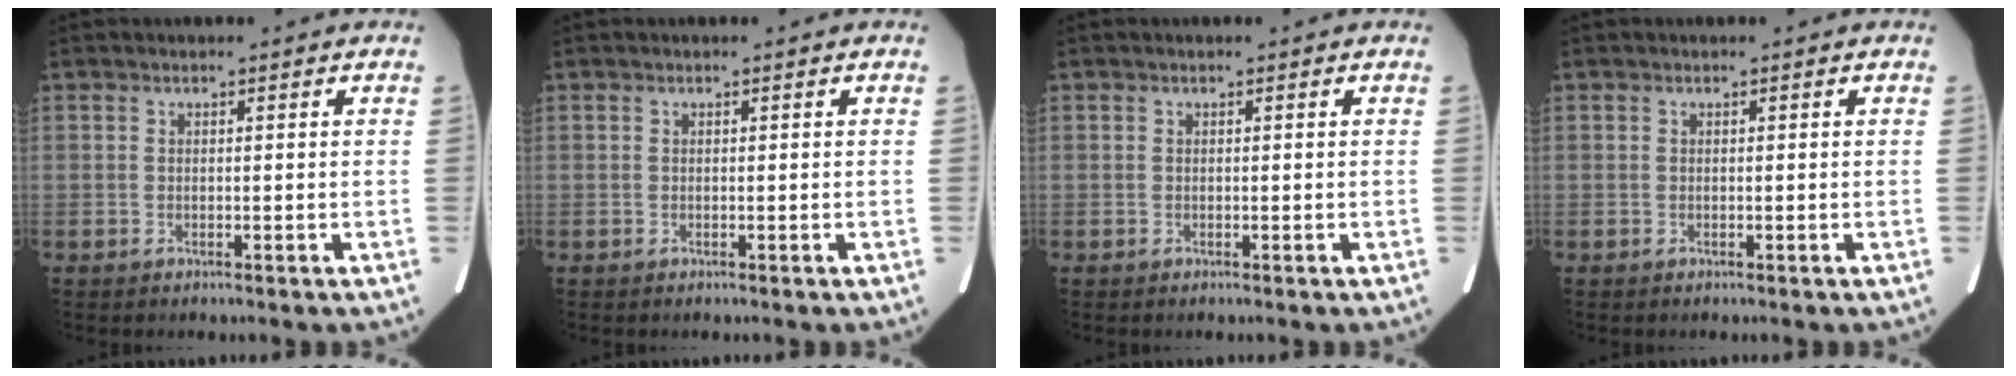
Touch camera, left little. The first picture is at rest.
{"total": 0.0}
{"total": 0.0}
{"total": 0.0}